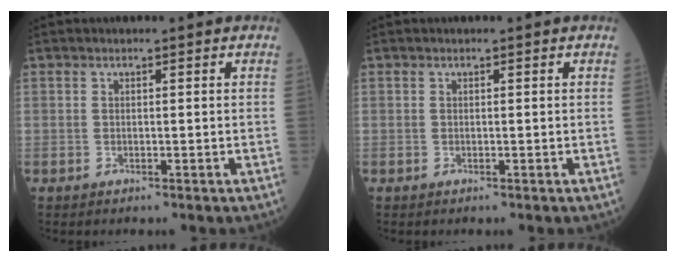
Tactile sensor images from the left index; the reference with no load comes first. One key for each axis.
{"total": 0.0}